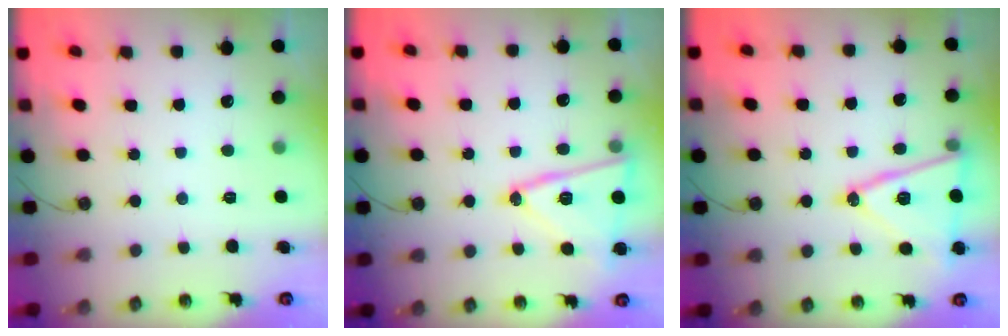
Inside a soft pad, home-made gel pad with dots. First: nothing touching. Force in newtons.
{"total": 15.9, "press": 15.9, "slide": 1.3}
{"total": 15.6, "press": 15.1, "slide": 3.8}